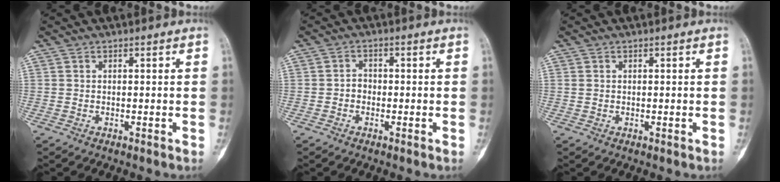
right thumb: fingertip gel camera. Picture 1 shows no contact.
{"total": 2.1, "force": [-0.6, 1.8, 0.9], "torque": [-0.001, 0.010, -0.015]}
{"total": 0.6, "force": [0.2, 0.5, 0.2], "torque": [-0.002, 0.001, 0.004]}